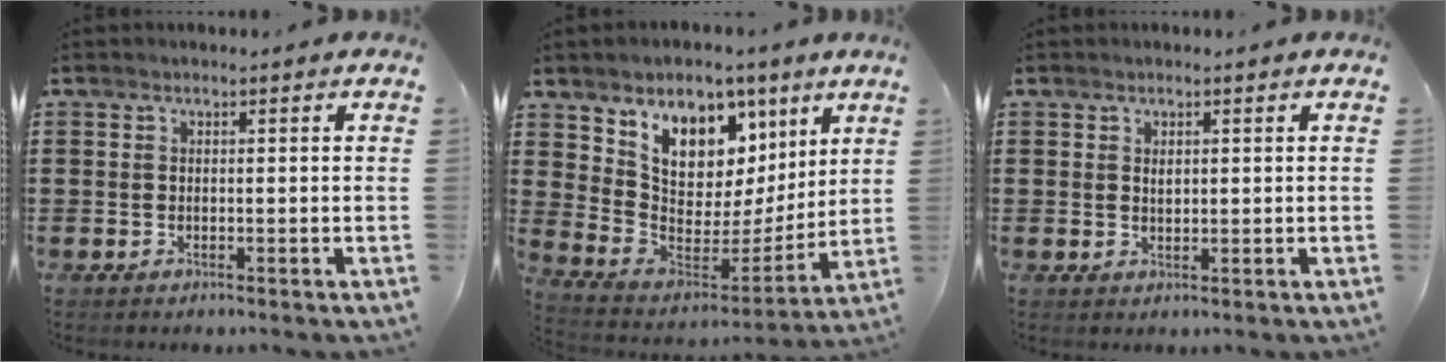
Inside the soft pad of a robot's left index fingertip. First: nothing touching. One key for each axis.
{"total": 9.3, "fx": 6.1, "fy": 6.2, "fz": 3.4, "tx": -0.092, "ty": -0.049, "tz": 0.114}
{"total": 0.8, "fx": 0.3, "fy": 0.5, "fz": 0.6, "tx": -0.014, "ty": 0.002, "tz": 0.006}